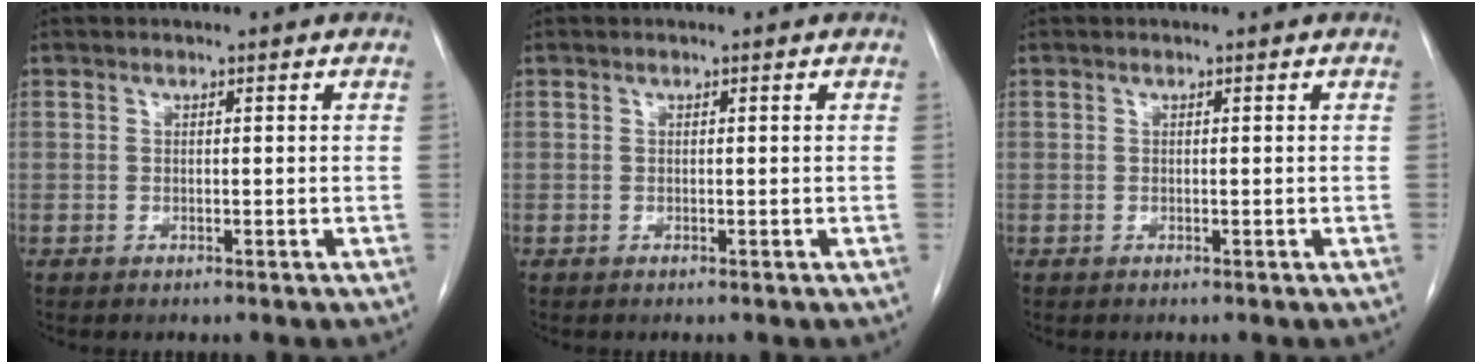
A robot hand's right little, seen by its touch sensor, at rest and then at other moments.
{"total": 0.0}
{"total": 0.0}